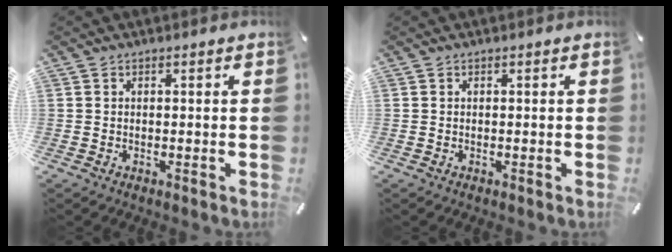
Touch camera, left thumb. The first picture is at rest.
{"total": 0.0}